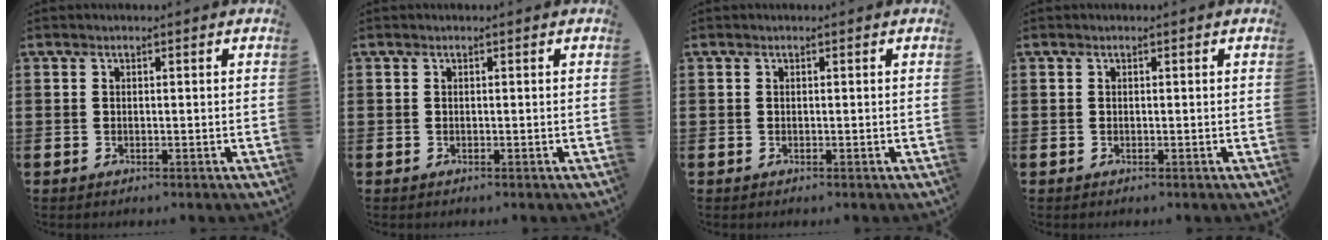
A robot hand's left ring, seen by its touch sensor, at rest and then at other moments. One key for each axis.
{"total": 0.0}
{"total": 0.0}
{"total": 0.0}